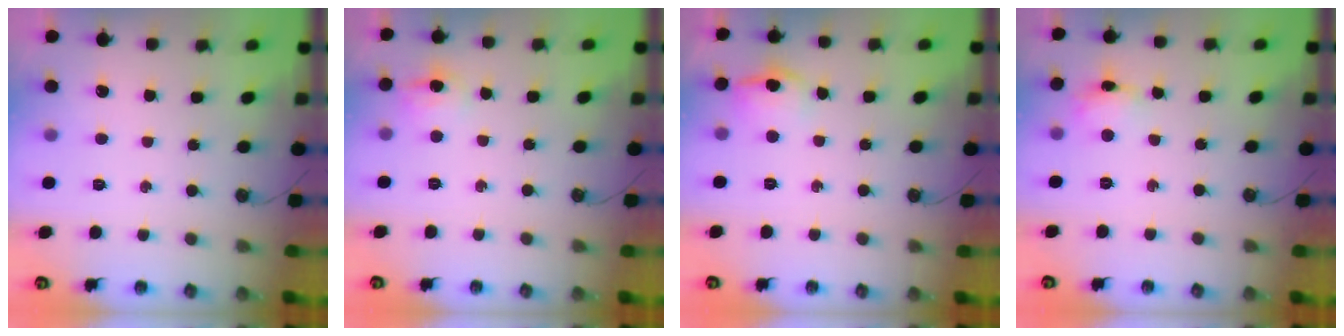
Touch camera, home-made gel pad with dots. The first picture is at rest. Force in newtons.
{"total": 8.7, "press": 8.6, "slide": 0.8}
{"total": 8.7, "press": 8.6, "slide": 1.4}
{"total": 6.5, "press": 6.4, "slide": 0.6}